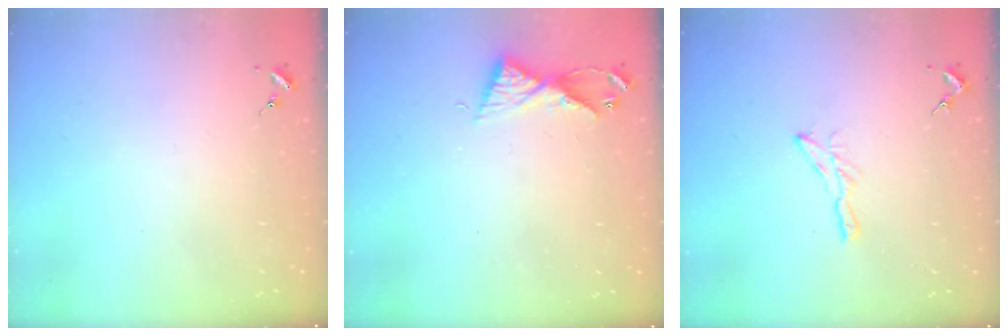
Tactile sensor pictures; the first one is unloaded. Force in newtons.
{"total": 7.6, "press": 7.6, "slide": 0.4}
{"total": 6.1, "press": 6.1, "slide": 0.3}